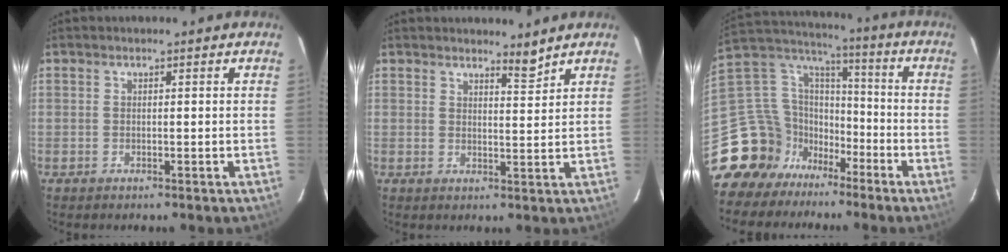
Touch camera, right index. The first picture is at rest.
{"total": 2.5, "force": [2.3, 0.0, 1.0], "torque": [-0.013, -0.009, 0.035]}
{"total": 15.6, "force": [-10.5, 11.0, 3.5], "torque": [-0.095, 0.052, -0.190]}